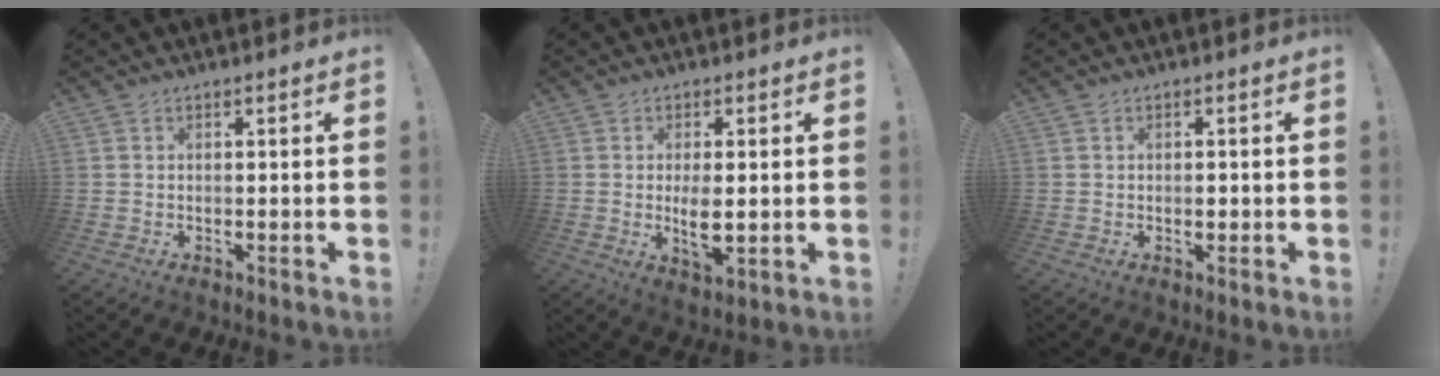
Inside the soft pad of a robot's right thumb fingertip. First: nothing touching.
{"total": 6.5, "force": [0.0, 2.8, 5.9], "torque": [-0.099, -0.017, -0.003]}
{"total": 1.3, "force": [-0.3, 1.0, 0.7], "torque": [0.004, -0.002, -0.009]}